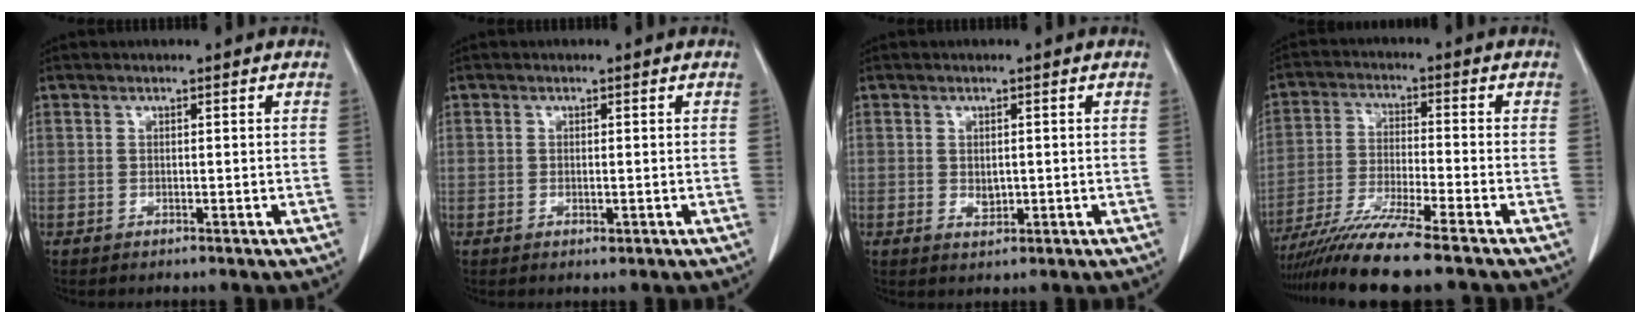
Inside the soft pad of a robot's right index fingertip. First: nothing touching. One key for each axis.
{"total": 0.9, "fx": 0.0, "fy": 0.6, "fz": 0.7, "tx": -0.013, "ty": -0.001, "tz": 0.005}
{"total": 1.7, "fx": 0.1, "fy": 1.2, "fz": 1.3, "tx": -0.018, "ty": -0.001, "tz": 0.008}
{"total": 11.1, "fx": -9.0, "fy": -1.1, "fz": 6.4, "tx": -0.109, "ty": -0.032, "tz": -0.157}